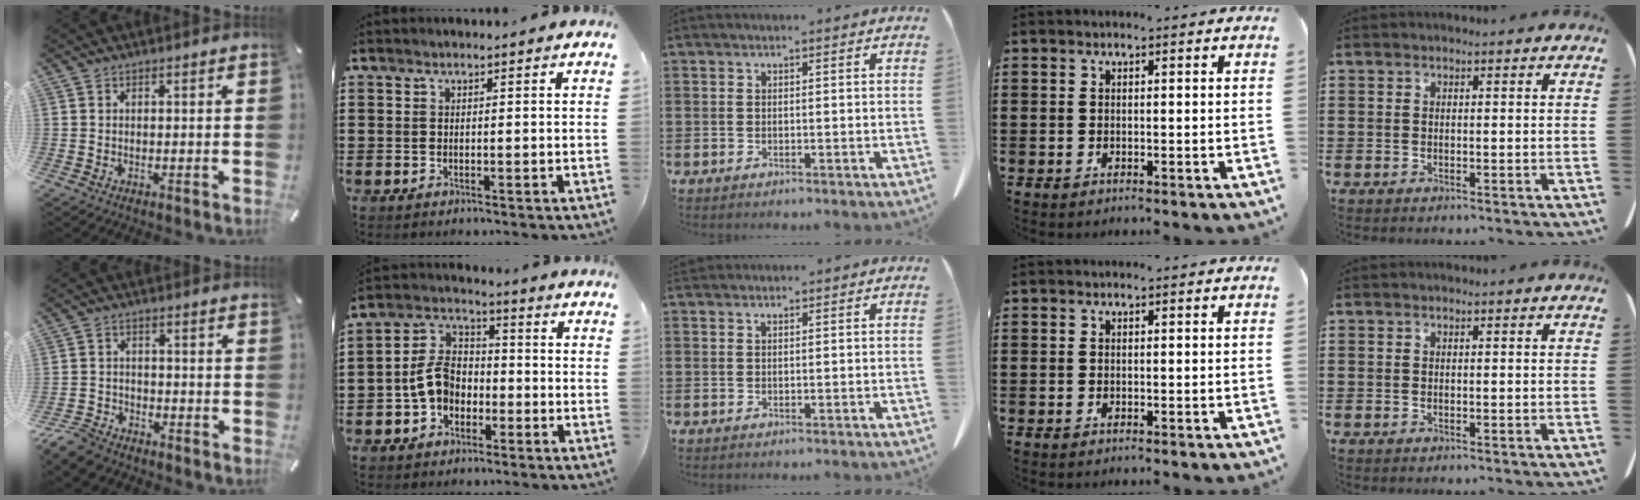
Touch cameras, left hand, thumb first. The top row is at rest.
{"thumb": {"total": 6.1, "force": [-5.2, 2.6, 1.7], "torque": [-0.045, 0.023, -0.104]}, "index": {"total": 7.4, "force": [-2.3, 5.3, 4.6], "torque": [-0.113, 0.014, -0.049]}, "middle": {"total": 0.8, "force": [0.7, 0.1, 0.4], "torque": [-0.010, -0.001, 0.014]}}